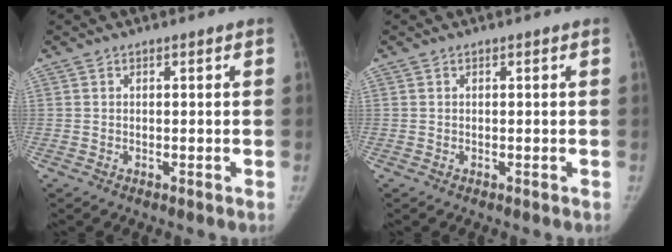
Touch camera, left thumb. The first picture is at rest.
{"total": 0.0}